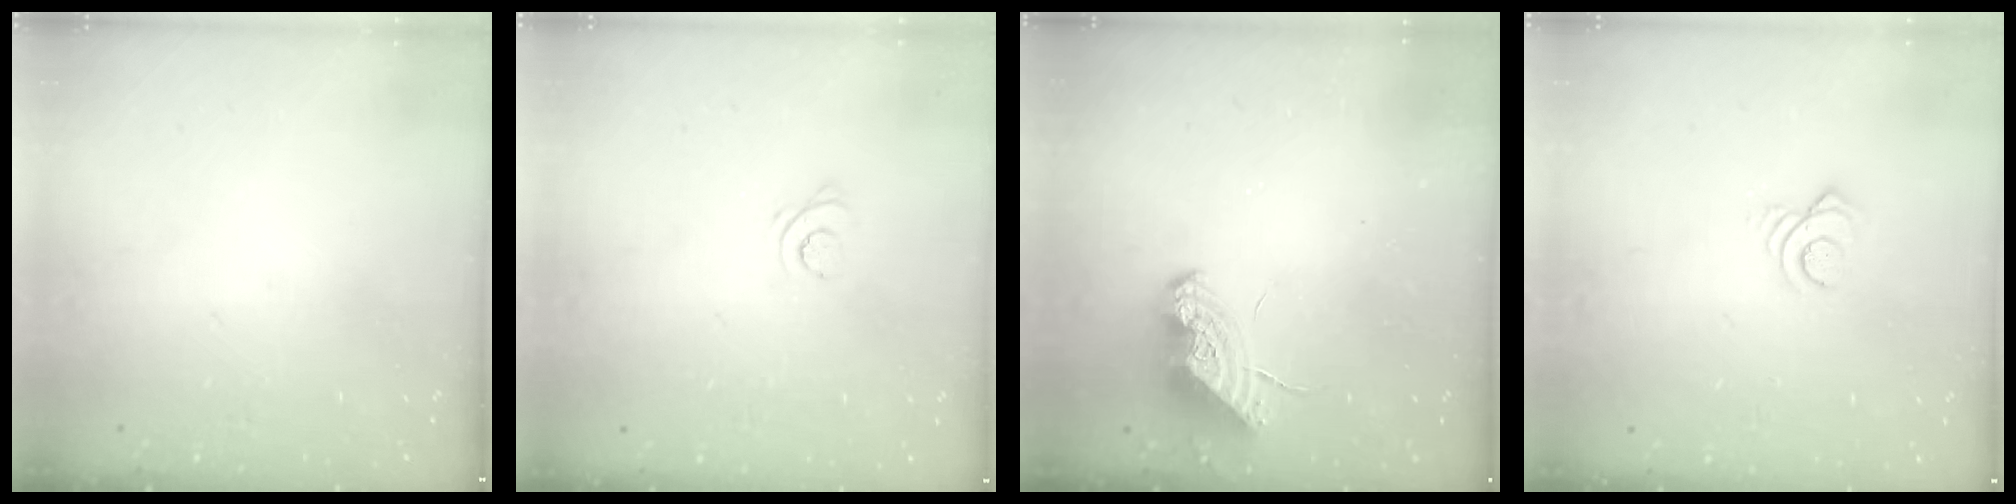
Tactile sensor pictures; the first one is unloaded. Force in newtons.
{"total": 3.3, "press": 3.3, "slide": 0.4}
{"total": 8.5, "press": 8.3, "slide": 1.5}
{"total": 3.8, "press": 3.8, "slide": 0.2}